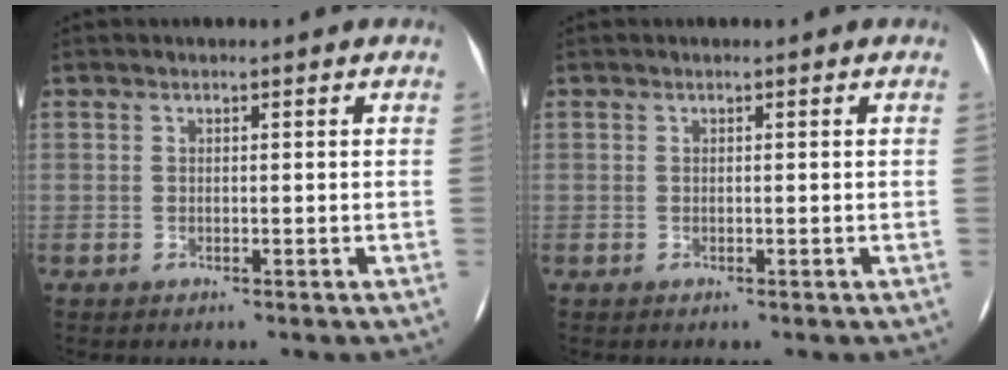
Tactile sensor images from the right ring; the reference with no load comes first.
{"total": 0.0}